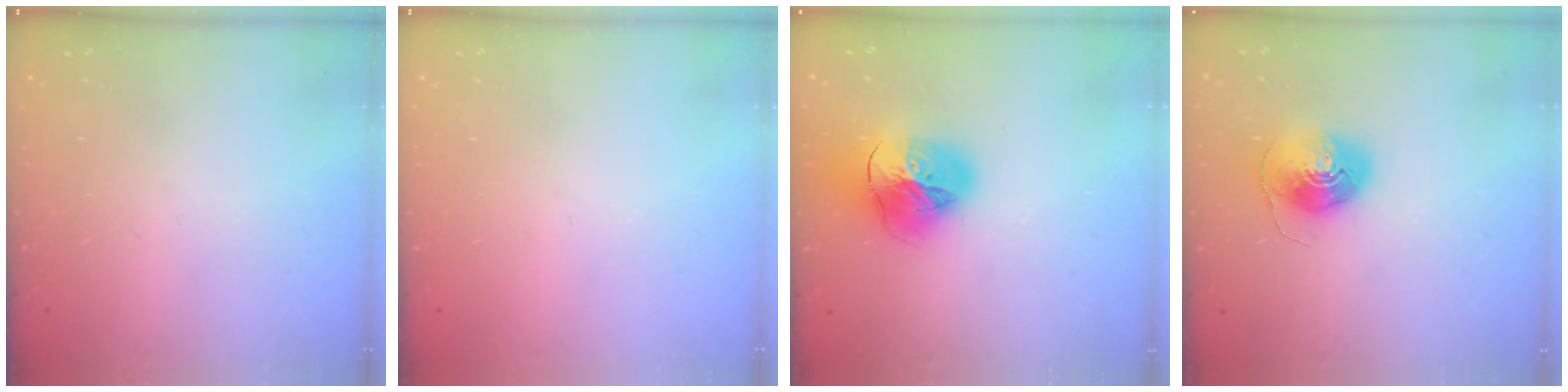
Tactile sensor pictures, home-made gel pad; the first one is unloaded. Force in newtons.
{"total": 0.0}
{"total": 23.3, "press": 23.2, "slide": 2.4}
{"total": 8.8, "press": 8.7, "slide": 1.0}